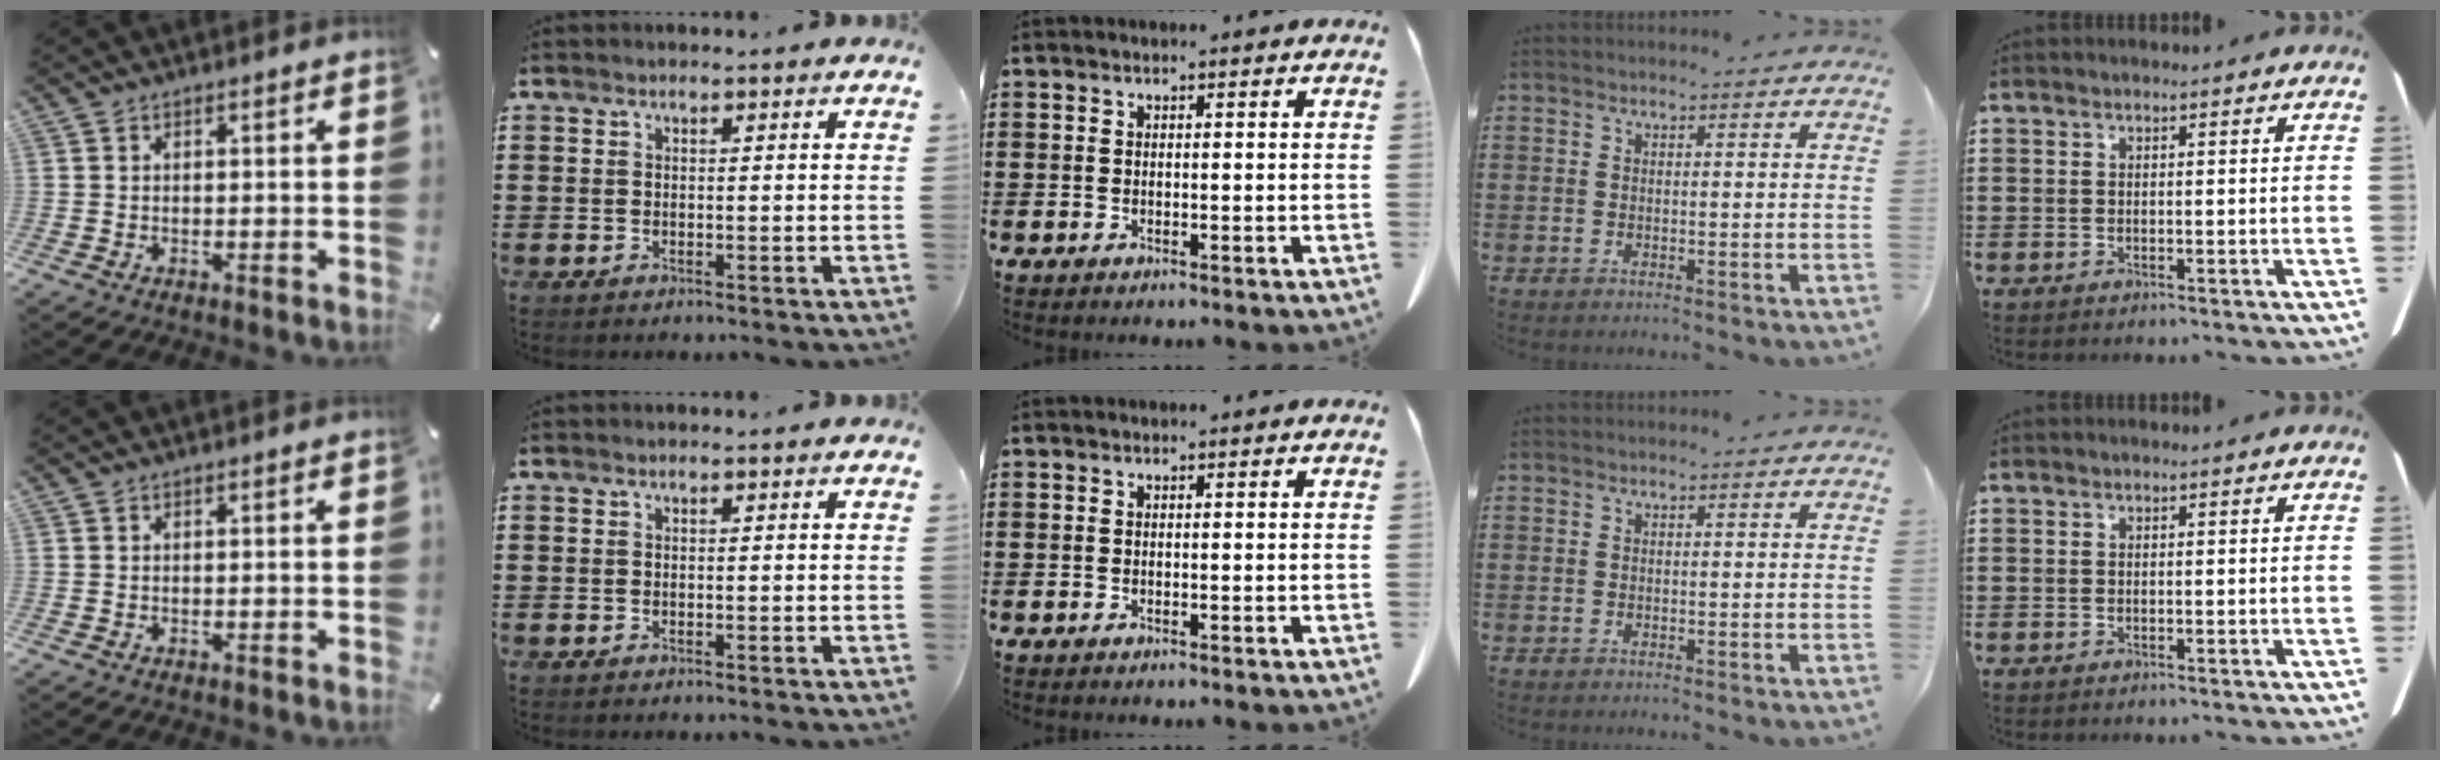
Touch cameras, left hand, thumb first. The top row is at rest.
{}